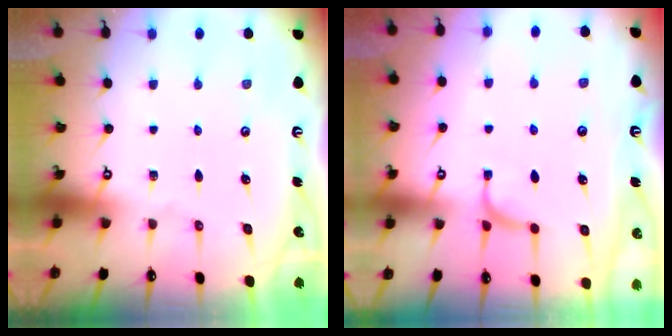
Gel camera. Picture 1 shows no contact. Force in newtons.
{"total": 2.2, "press": 2.2, "slide": 0.4}